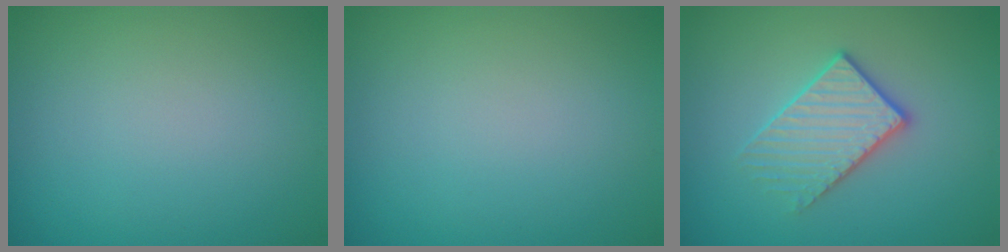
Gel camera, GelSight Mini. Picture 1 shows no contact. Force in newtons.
{"total": 0.0}
{"total": 3.1, "press": 2.8, "slide": 1.4}